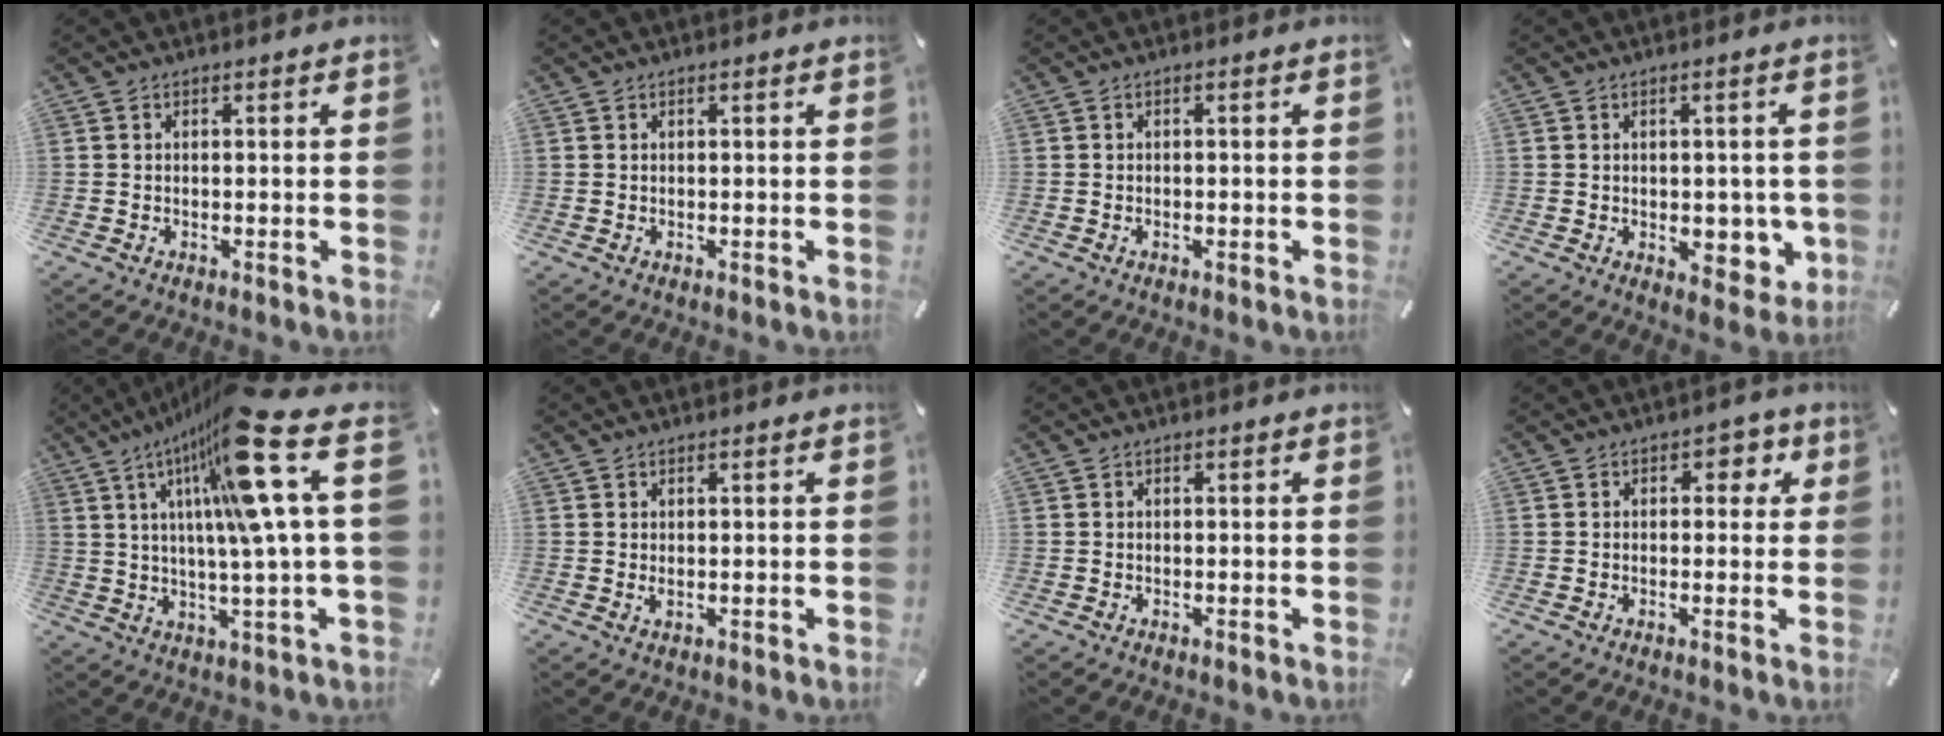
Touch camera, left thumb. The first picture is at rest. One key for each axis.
{"total": 0.0}
{"total": 0.7, "fx": -0.2, "fy": 0.3, "fz": 0.6, "tx": -0.012, "ty": -0.001, "tz": -0.004}
{"total": 7.3, "fx": -1.0, "fy": 4.5, "fz": 5.7, "tx": -0.052, "ty": -0.002, "tz": -0.013}
{"total": 21.6, "fx": 9.4, "fy": 1.7, "fz": 19.3, "tx": -0.310, "ty": -0.064, "tz": 0.136}
{"total": 1.0, "fx": 0.2, "fy": 0.2, "fz": 1.0, "tx": -0.018, "ty": -0.003, "tz": 0.004}
{"total": 0.0}
{"total": 3.2, "fx": 0.6, "fy": 2.5, "fz": 2.0, "tx": -0.012, "ty": -0.001, "tz": -0.002}